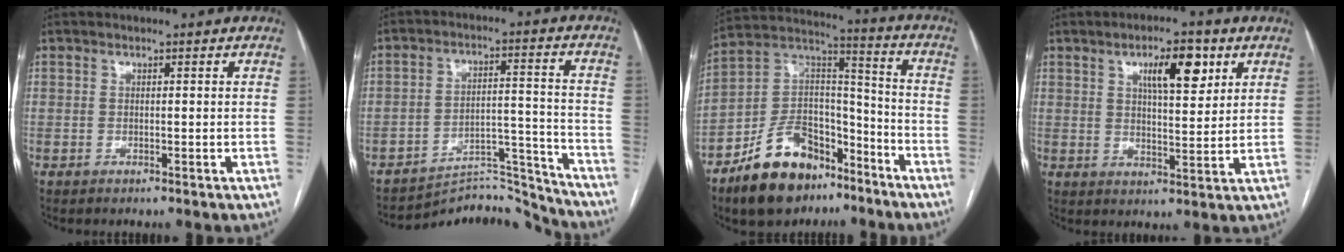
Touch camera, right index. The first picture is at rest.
{"total": 11.3, "force": [-11.1, 1.2, -1.9], "torque": [0.047, 0.063, -0.164]}
{"total": 16.3, "force": [-10.8, 8.8, 8.5], "torque": [-0.162, 0.036, -0.187]}
{"total": 8.6, "force": [4.1, 2.6, 7.1], "torque": [-0.110, 0.005, 0.066]}